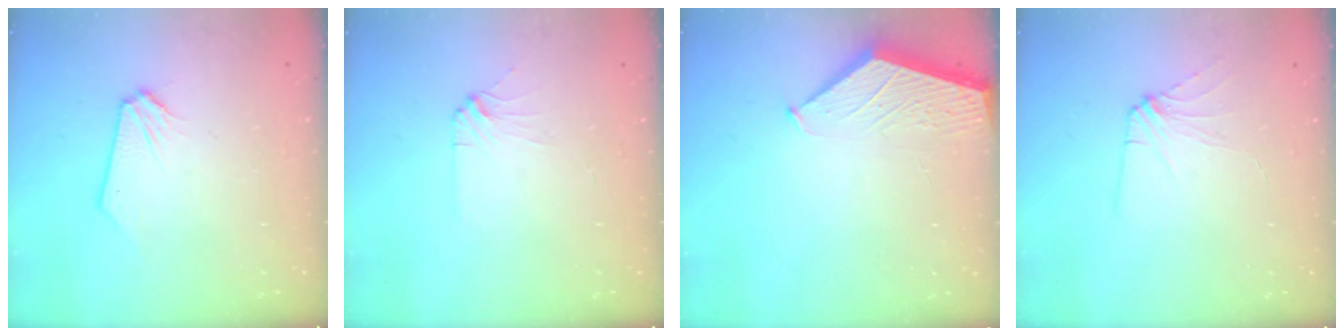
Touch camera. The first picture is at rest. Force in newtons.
{"total": 2.8, "press": 2.7, "slide": 0.4}
{"total": 1.9, "press": 1.9, "slide": 0.2}
{"total": 3.7, "press": 3.6, "slide": 0.8}